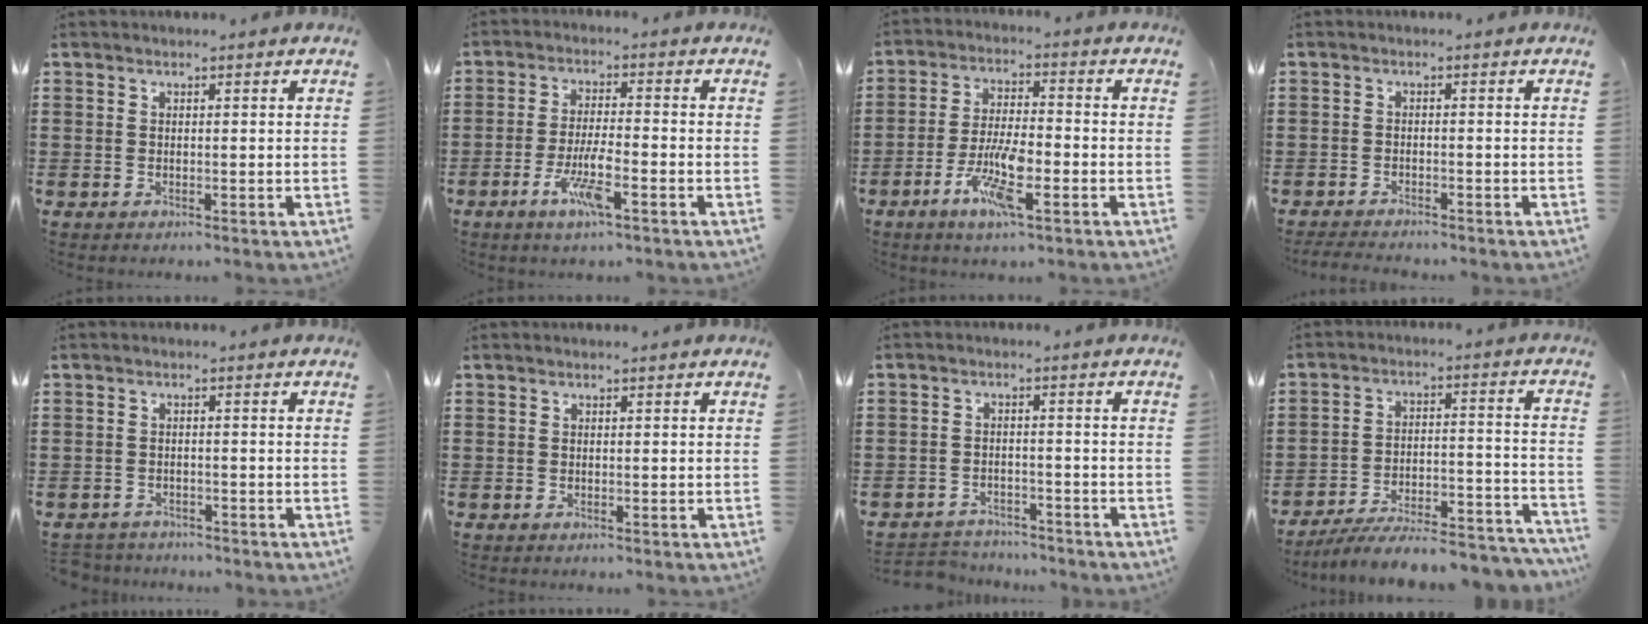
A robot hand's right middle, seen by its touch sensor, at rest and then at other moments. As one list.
[{"total": 6.5, "force": [-3.2, 1.3, 5.5], "torque": [-0.113, -0.008, -0.060]}, {"total": 8.7, "force": [-3.6, 2.4, 7.5], "torque": [-0.158, -0.009, -0.069]}, {"total": 1.8, "force": [-1.7, 0.1, 0.3], "torque": [-0.008, -0.001, -0.035]}, {"total": 1.8, "force": [-1.7, 0.3, -0.2], "torque": [-0.005, 0.000, -0.040]}, {"total": 0.0}, {"total": 3.5, "force": [-3.4, 0.8, -0.3], "torque": [-0.002, 0.002, -0.074]}, {"total": 8.2, "force": [-7.5, 0.6, 3.2], "torque": [-0.042, 0.011, -0.143]}]